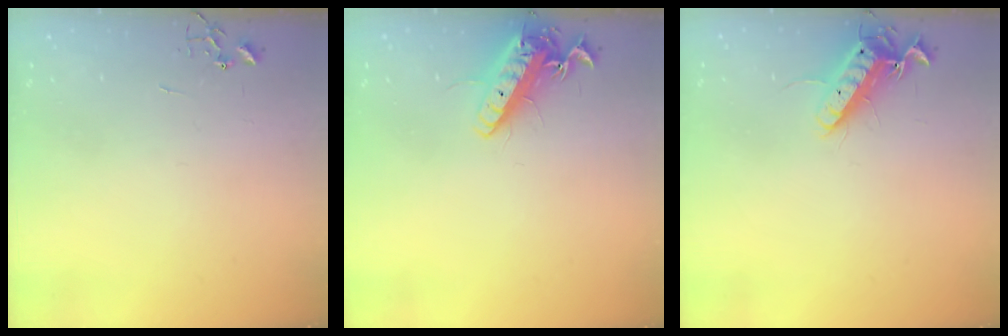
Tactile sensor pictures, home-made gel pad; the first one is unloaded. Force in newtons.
{"total": 14.0, "press": 13.7, "slide": 2.6}
{"total": 12.2, "press": 12.1, "slide": 1.4}